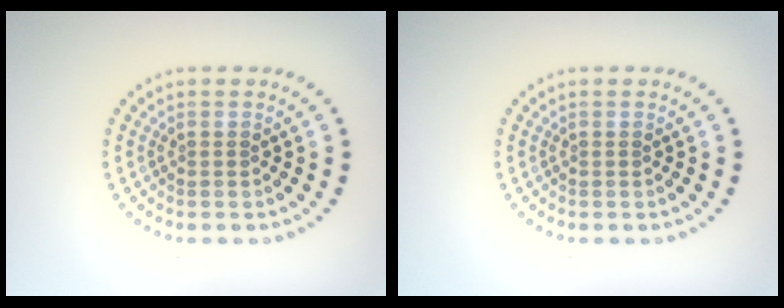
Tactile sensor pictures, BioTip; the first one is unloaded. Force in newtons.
{"total": 0.0}